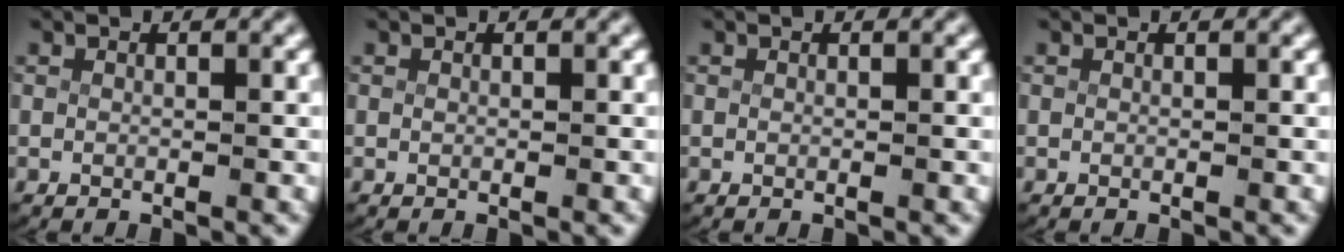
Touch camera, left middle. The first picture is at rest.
{"total": 0.0}
{"total": 0.0}
{"total": 0.0}